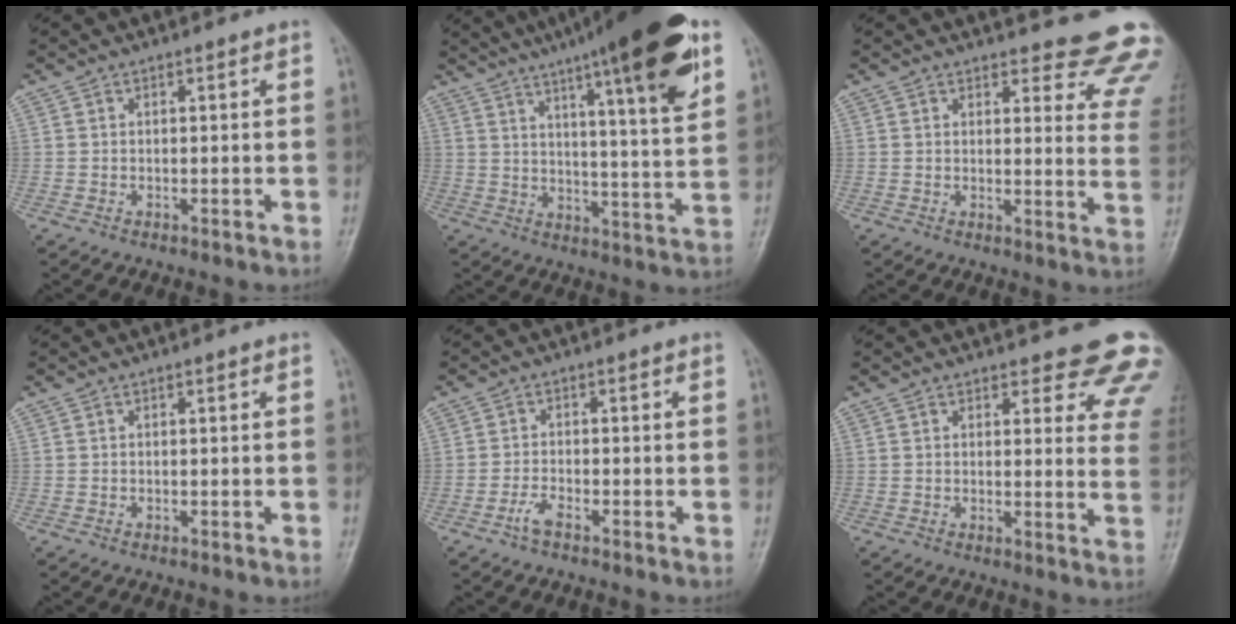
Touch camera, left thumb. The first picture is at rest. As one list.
[{"total": 21.7, "force": [12.1, 3.2, 17.7], "torque": [-0.247, -0.030, 0.172]}, {"total": 14.6, "force": [13.8, 3.4, 3.6], "torque": [0.012, -0.121, 0.126]}, {"total": 0.0}, {"total": 2.4, "force": [-1.8, 0.5, 1.6], "torque": [-0.040, 0.011, -0.038]}, {"total": 12.9, "force": [11.1, 4.1, 5.2], "torque": [-0.003, -0.068, 0.097]}]